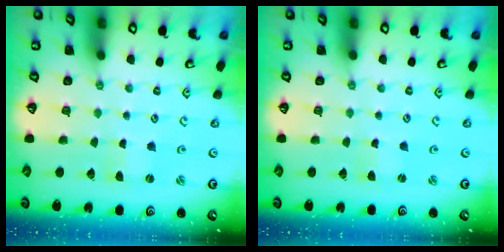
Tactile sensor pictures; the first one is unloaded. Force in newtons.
{"total": 0.8, "press": 0.8, "slide": 0.2}